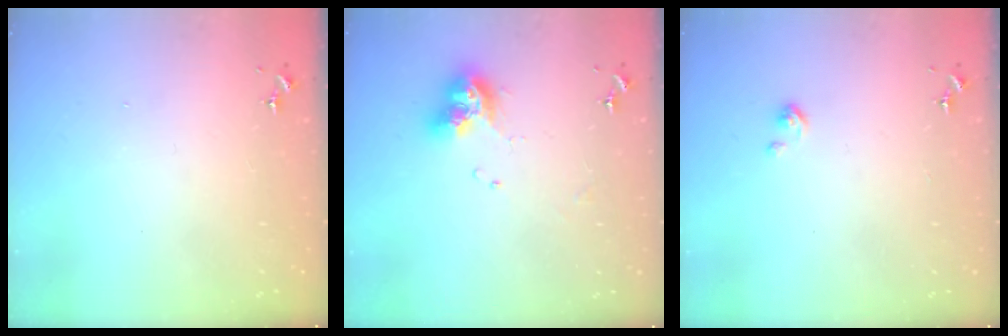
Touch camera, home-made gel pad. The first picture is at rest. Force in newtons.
{"total": 11.2, "press": 11.1, "slide": 1.1}
{"total": 3.0, "press": 3.0, "slide": 0.3}